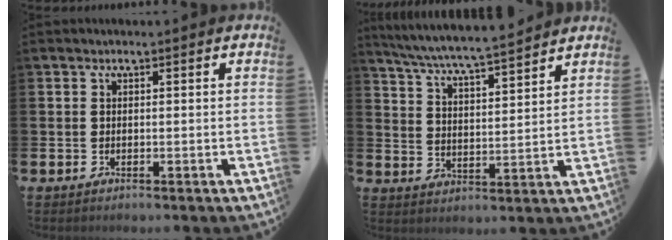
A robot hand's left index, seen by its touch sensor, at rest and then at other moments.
{"total": 6.5, "force": [6.2, -0.2, 1.8], "torque": [-0.063, -0.047, 0.108]}